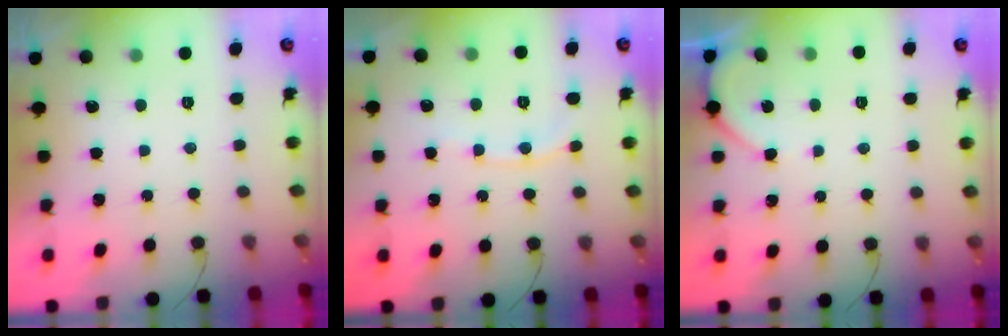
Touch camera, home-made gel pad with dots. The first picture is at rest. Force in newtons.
{"total": 5.7, "press": 5.6, "slide": 0.8}
{"total": 2.7, "press": 2.6, "slide": 0.4}